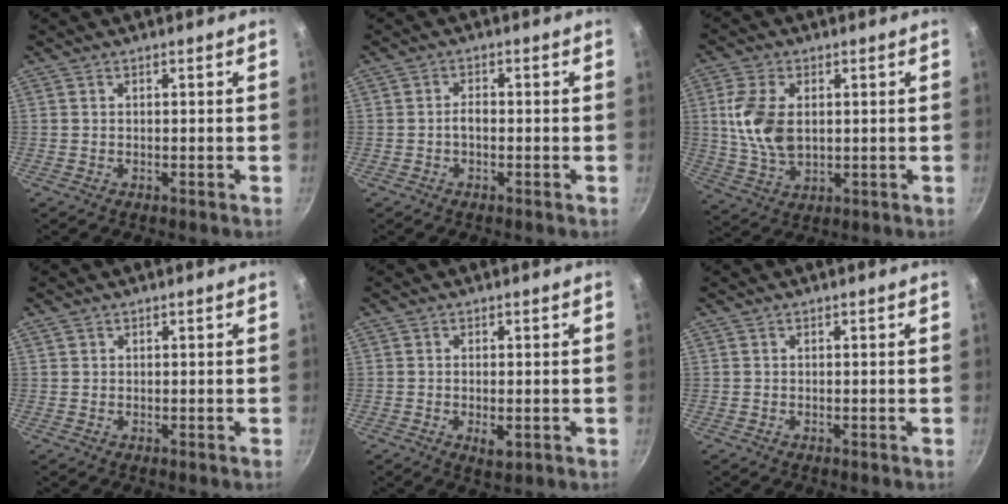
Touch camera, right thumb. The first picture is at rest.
{"total": 1.9, "force": [-0.5, 1.1, 1.5], "torque": [-0.019, 0.012, -0.009]}
{"total": 10.6, "force": [1.5, 6.5, 8.2], "torque": [-0.160, -0.012, 0.035]}
{"total": 0.6, "force": [0.4, 0.5, 0.1], "torque": [0.001, 0.002, 0.004]}
{"total": 2.9, "force": [-0.7, 1.3, 2.5], "torque": [-0.044, -0.007, -0.009]}
{"total": 0.0}